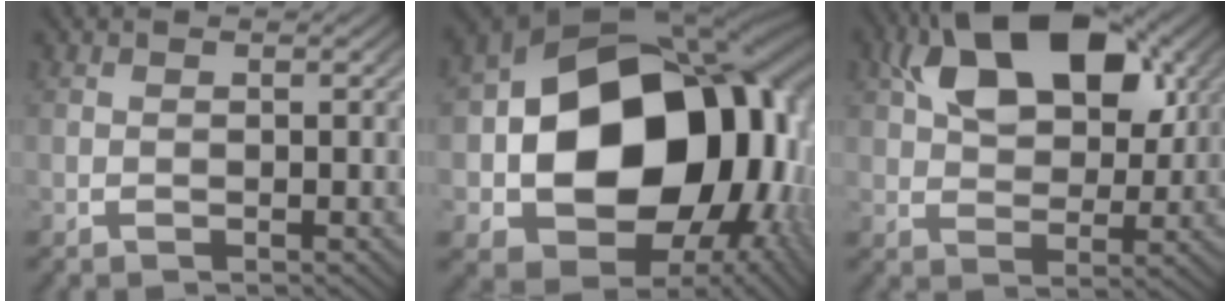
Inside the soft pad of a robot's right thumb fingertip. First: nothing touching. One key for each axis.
{"total": 25.8, "fx": -1.9, "fy": 17.5, "fz": 18.8, "tx": -0.354, "ty": -0.094, "tz": 0.009}
{"total": 10.1, "fx": 3.8, "fy": 5.7, "fz": 7.4, "tx": -0.123, "ty": 0.003, "tz": 0.068}